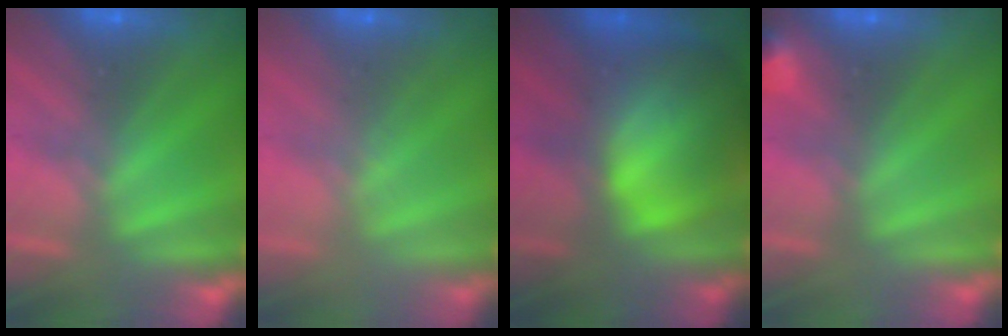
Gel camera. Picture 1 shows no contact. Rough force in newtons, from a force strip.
{"total": 2.3}
{"total": 10.8}
{"total": 2.9}